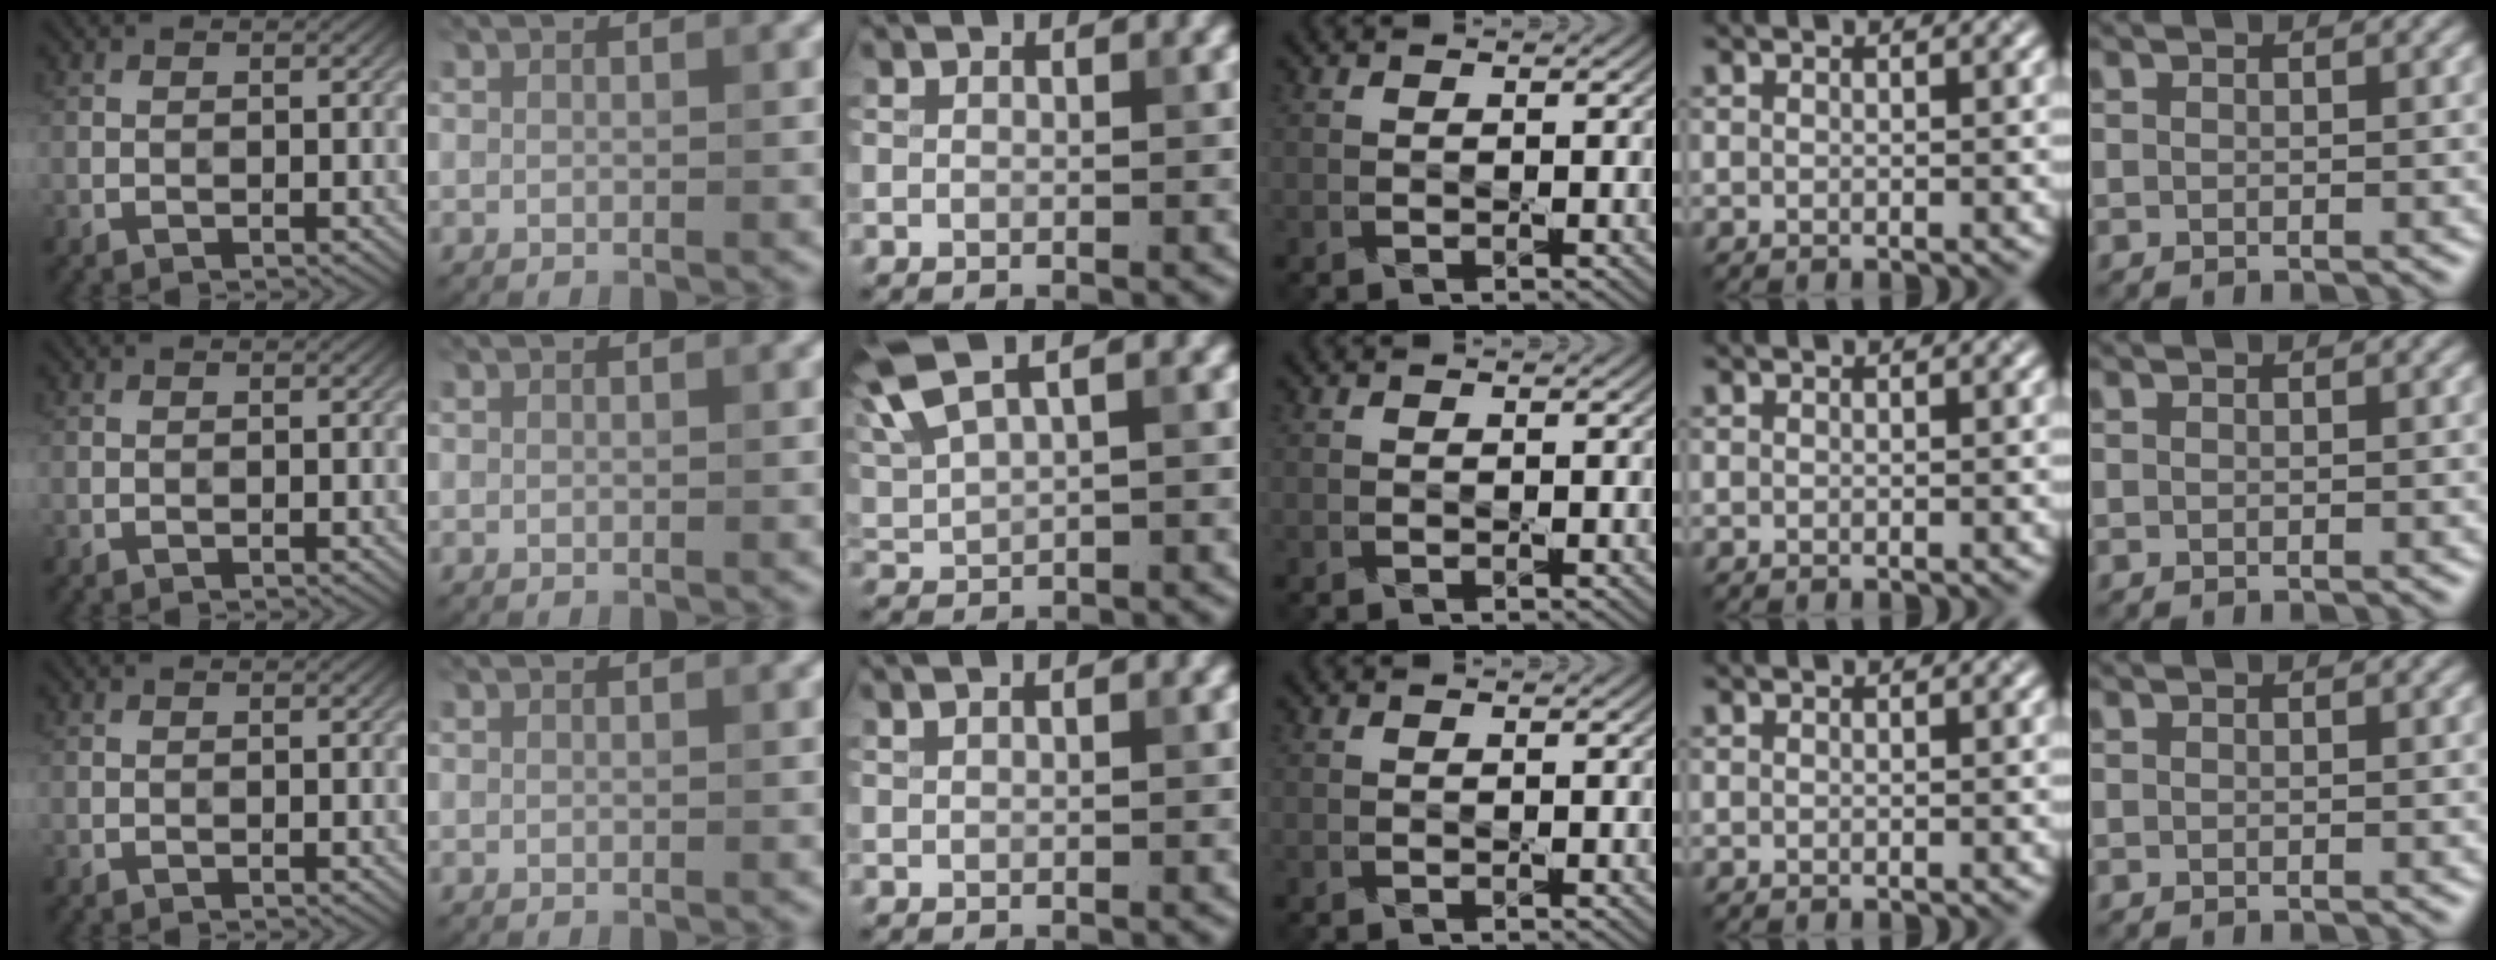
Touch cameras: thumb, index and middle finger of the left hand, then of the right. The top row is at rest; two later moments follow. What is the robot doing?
{"motion": "press", "object": "keyboard"}